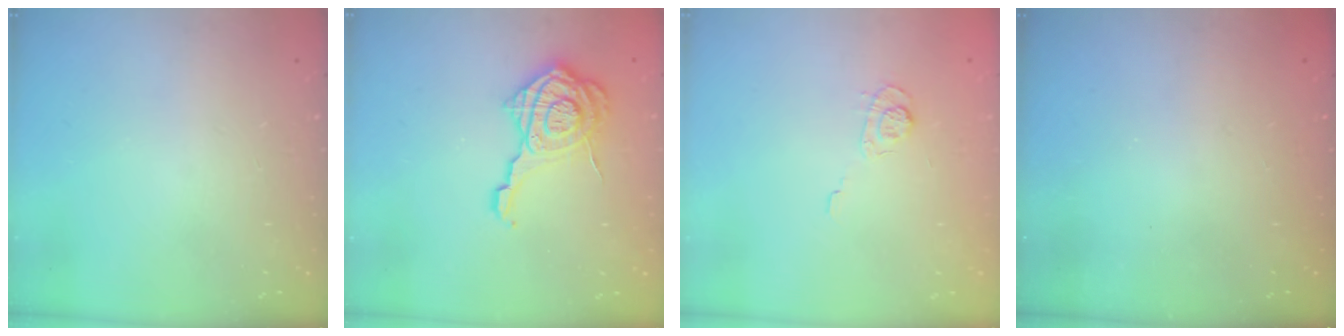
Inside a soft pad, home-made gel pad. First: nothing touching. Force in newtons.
{"total": 14.0, "press": 14.0, "slide": 1.0}
{"total": 3.1, "press": 2.7, "slide": 1.6}
{"total": 2.6, "press": 2.4, "slide": 0.8}